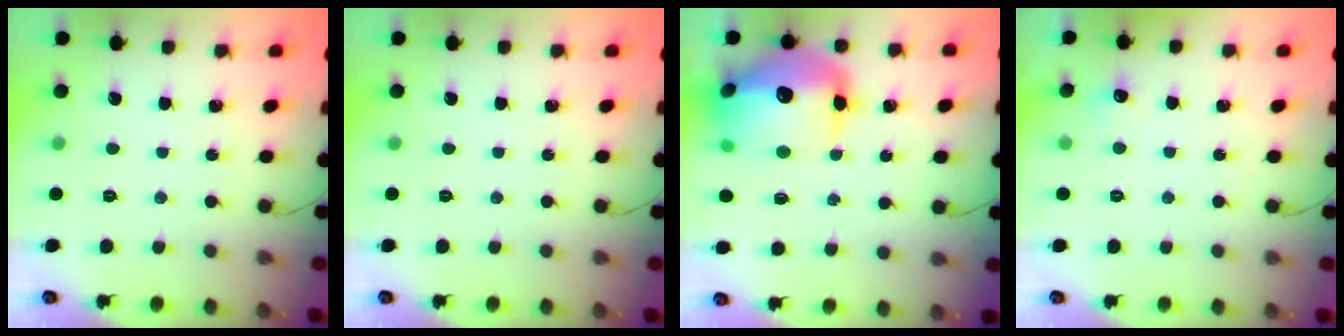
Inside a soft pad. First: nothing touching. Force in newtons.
{"total": 0.0}
{"total": 22.4, "press": 22.0, "slide": 4.2}
{"total": 4.3, "press": 4.1, "slide": 1.2}